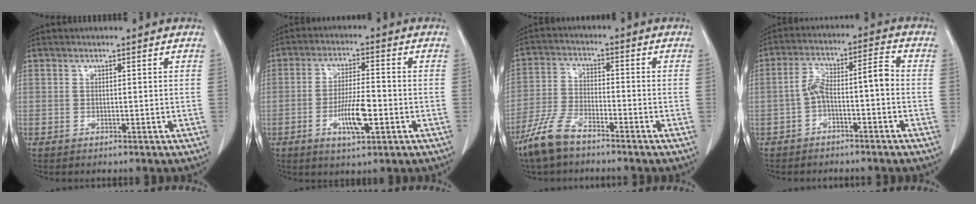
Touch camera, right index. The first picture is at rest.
{"total": 7.3, "force": [-2.5, 1.5, 6.7], "torque": [-0.125, -0.003, -0.042]}
{"total": 7.7, "force": [-5.9, 2.3, 4.4], "torque": [-0.105, -0.012, -0.119]}
{"total": 6.9, "force": [-2.0, 1.5, 6.5], "torque": [-0.120, 0.040, -0.034]}